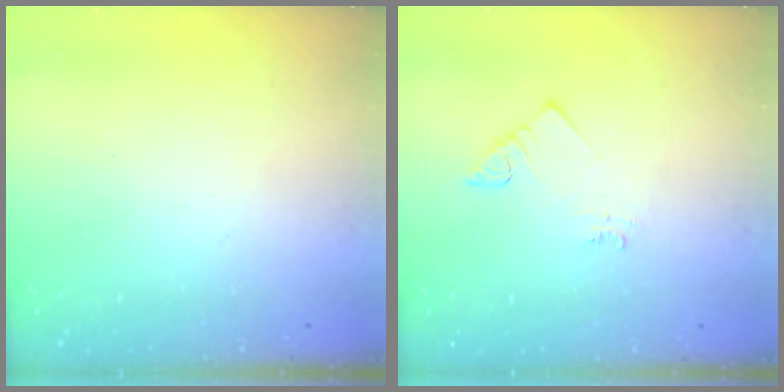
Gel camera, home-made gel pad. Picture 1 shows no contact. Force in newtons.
{"total": 2.1, "press": 2.0, "slide": 0.5}